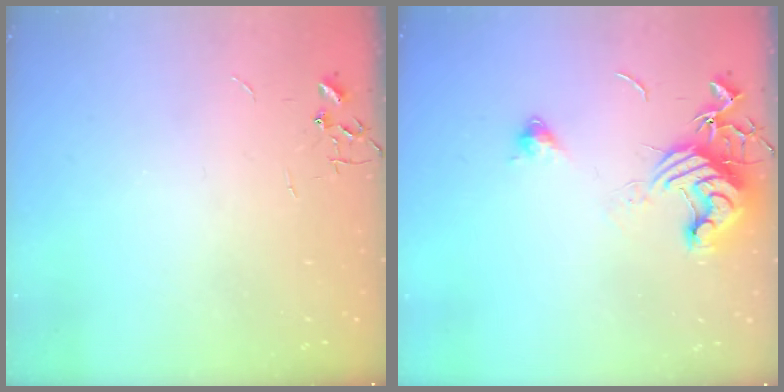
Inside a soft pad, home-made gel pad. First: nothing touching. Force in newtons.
{"total": 12.1, "press": 12.0, "slide": 1.6}